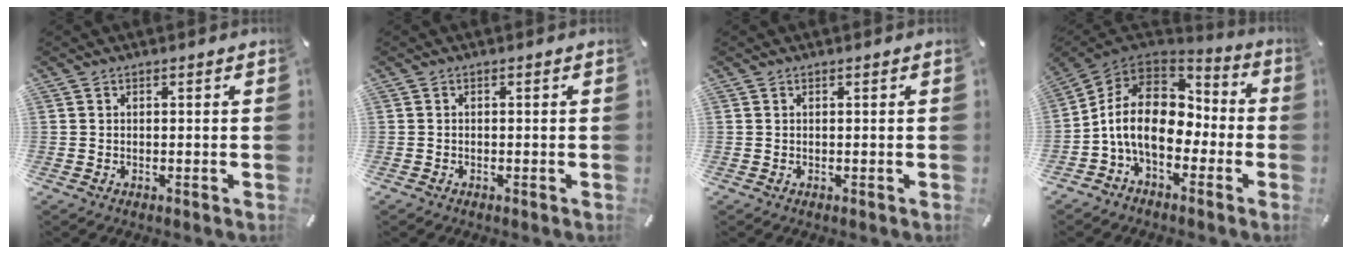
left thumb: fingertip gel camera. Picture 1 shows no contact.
{"total": 0.5, "force": [-0.4, 0.3, 0.1], "torque": [-0.002, 0.002, -0.010]}
{"total": 0.0}
{"total": 14.9, "force": [-2.8, 10.5, 10.2], "torque": [-0.209, 0.018, -0.051]}